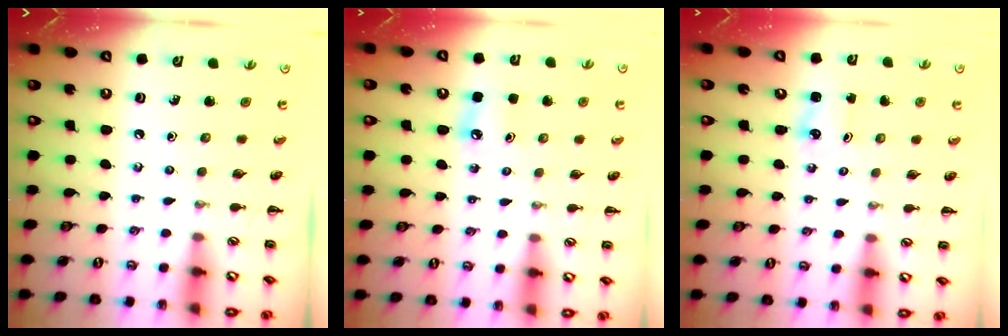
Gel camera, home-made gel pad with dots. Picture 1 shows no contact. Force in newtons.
{"total": 6.0, "press": 5.8, "slide": 1.7}
{"total": 1.4, "press": 1.3, "slide": 0.2}